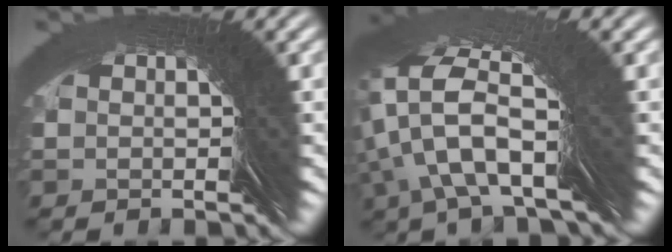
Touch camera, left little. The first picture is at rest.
{"total": 5.3, "force": [4.1, -3.5, 0.1], "torque": [0.011, 0.061, 0.044]}